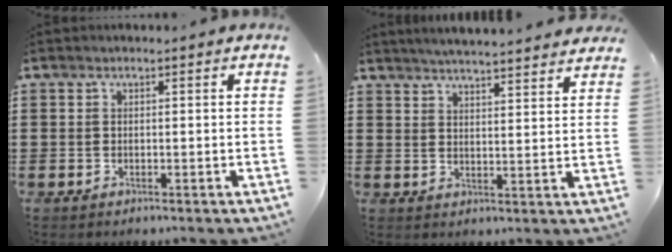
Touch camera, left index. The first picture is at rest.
{"total": 4.1, "force": [4.0, -0.5, 0.7], "torque": [-0.029, -0.023, 0.069]}